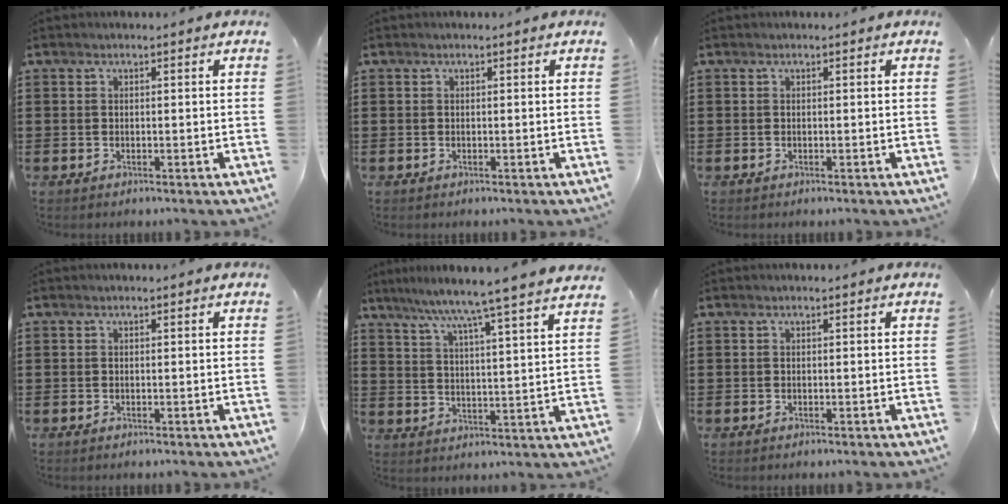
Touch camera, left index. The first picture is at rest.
{"total": 0.0}
{"total": 0.0}
{"total": 0.0}
{"total": 6.6, "force": [5.7, -1.8, 2.6], "torque": [-0.076, -0.046, 0.090]}
{"total": 0.0}